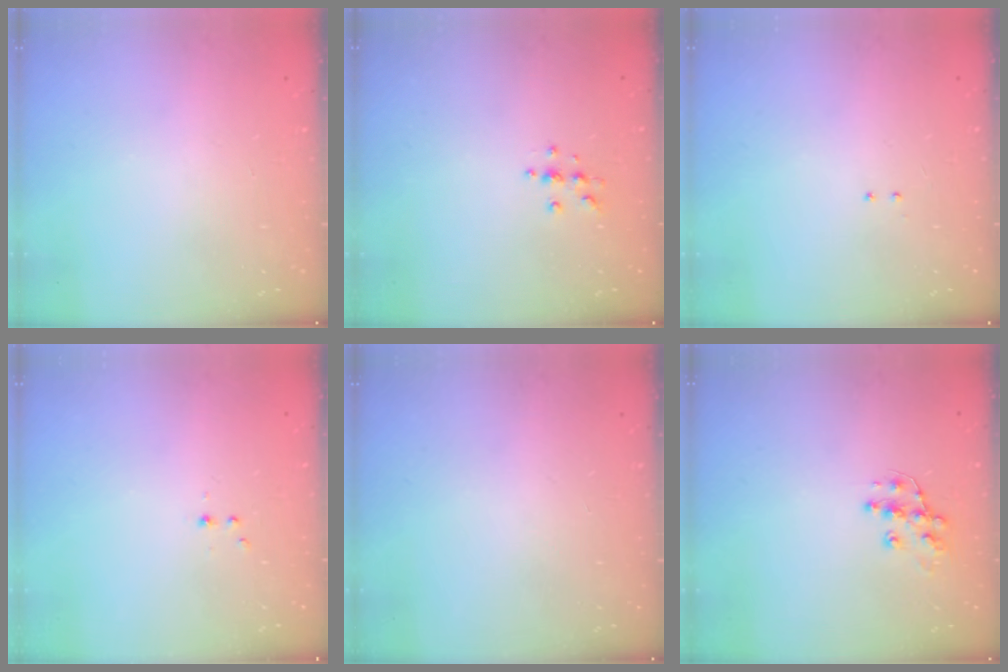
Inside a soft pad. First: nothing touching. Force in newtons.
{"total": 4.7, "press": 4.6, "slide": 0.5}
{"total": 2.0, "press": 2.0, "slide": 0.4}
{"total": 2.2, "press": 1.9, "slide": 1.2}
{"total": 0.0}
{"total": 10.2, "press": 10.2, "slide": 0.8}